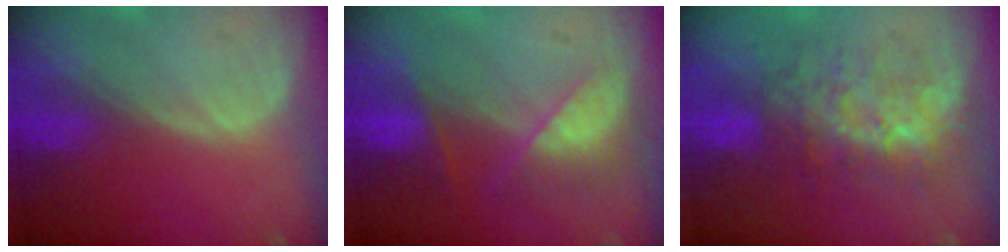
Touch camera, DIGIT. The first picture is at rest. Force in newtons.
{"total": 7.2, "press": 6.5, "slide": 3.2}
{"total": 8.0, "press": 7.6, "slide": 2.4}